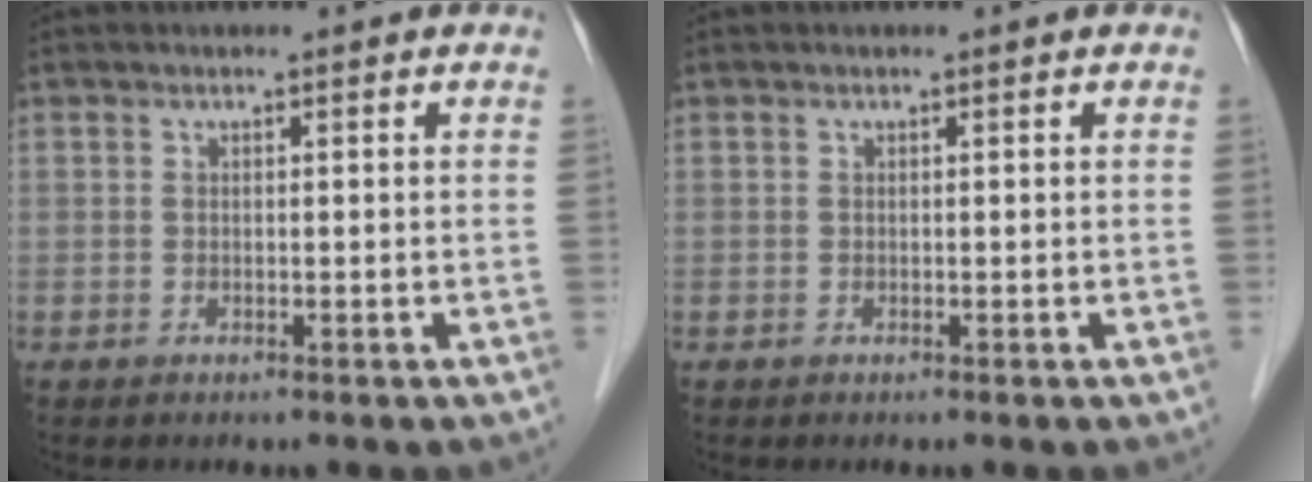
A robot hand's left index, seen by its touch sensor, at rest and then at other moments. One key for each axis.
{"total": 0.0}